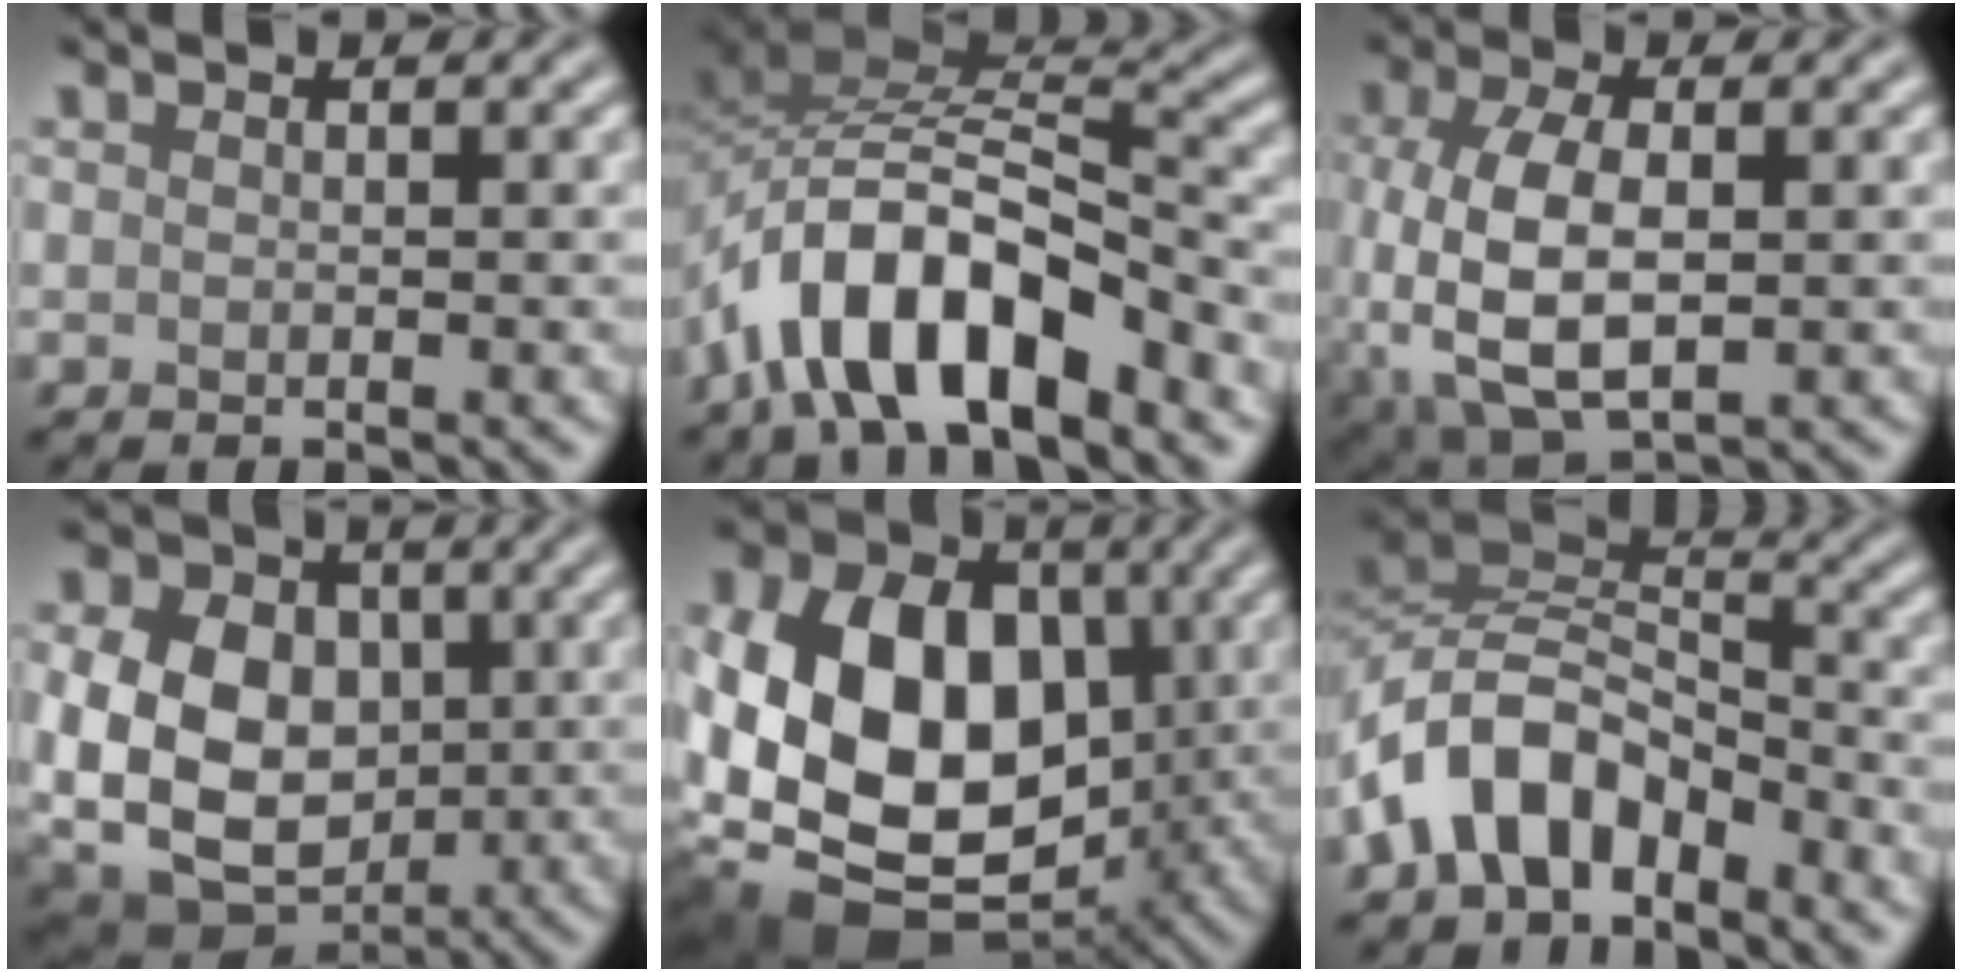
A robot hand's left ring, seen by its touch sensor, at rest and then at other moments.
{"total": 10.7, "force": [-6.2, 4.5, 7.4], "torque": [-0.120, 0.012, -0.120]}
{"total": 7.9, "force": [-1.2, 4.2, 6.6], "torque": [-0.151, -0.011, -0.020]}
{"total": 14.2, "force": [0.7, 10.9, 9.1], "torque": [-0.163, 0.013, -0.002]}
{"total": 14.6, "force": [-0.7, 10.5, 10.1], "torque": [-0.190, -0.002, -0.025]}
{"total": 6.9, "force": [-4.0, 4.0, 3.9], "torque": [-0.059, 0.005, -0.086]}